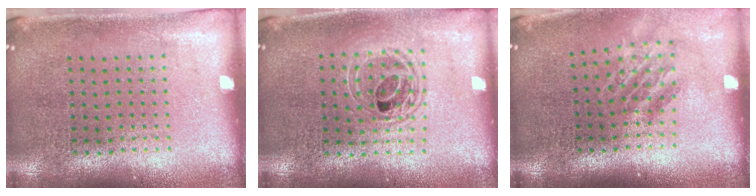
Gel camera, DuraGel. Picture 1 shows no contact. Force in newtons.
{"total": 1.7, "press": 1.4, "slide": 0.9}
{"total": 1.5, "press": 1.1, "slide": 1.0}